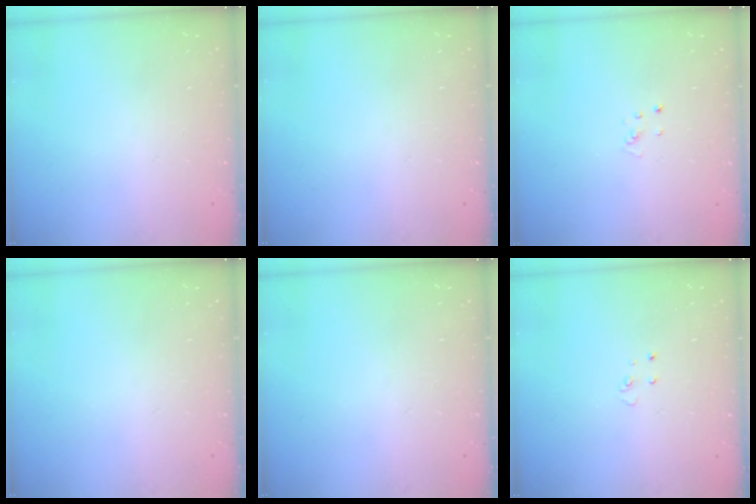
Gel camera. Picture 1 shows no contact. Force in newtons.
{"total": 0.0}
{"total": 3.1, "press": 3.1, "slide": 0.4}
{"total": 0.0}
{"total": 0.0}
{"total": 2.9, "press": 2.9, "slide": 0.2}